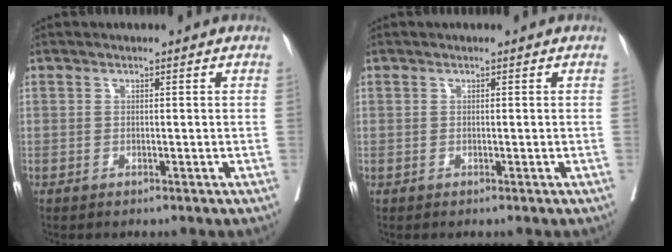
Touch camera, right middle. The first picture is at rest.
{"total": 0.0}